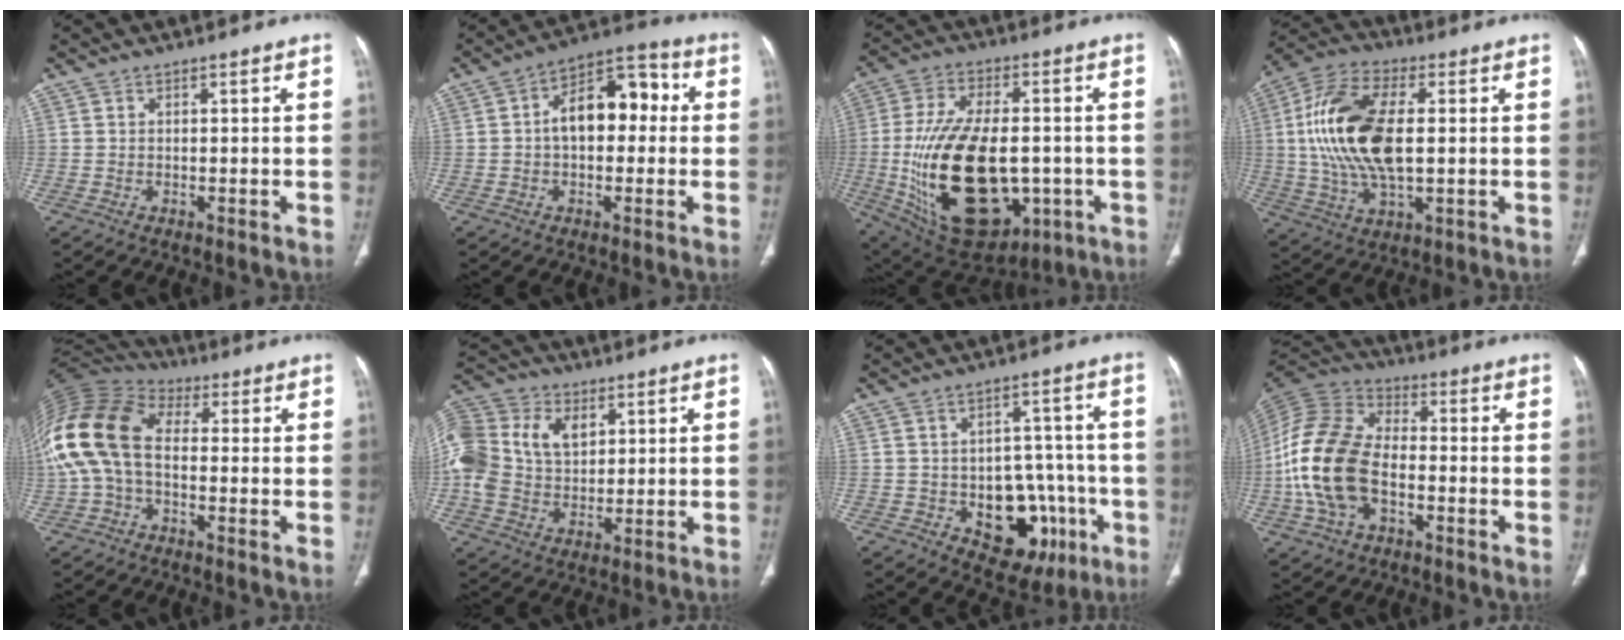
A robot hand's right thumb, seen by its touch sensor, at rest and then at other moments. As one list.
[{"total": 12.5, "force": [0.8, 7.6, 9.9], "torque": [-0.124, 0.042, 0.001]}, {"total": 28.2, "force": [-4.3, 16.0, 22.8], "torque": [-0.438, -0.011, -0.036]}, {"total": 18.7, "force": [1.5, 9.3, 16.1], "torque": [-0.332, 0.007, 0.027]}, {"total": 16.8, "force": [-0.4, 10.6, 13.1], "torque": [-0.285, 0.038, -0.016]}, {"total": 20.3, "force": [5.1, 15.0, 12.7], "torque": [-0.291, 0.032, 0.097]}, {"total": 15.0, "force": [-4.8, 9.9, 10.2], "torque": [-0.085, 0.035, -0.051]}, {"total": 17.5, "force": [-3.8, 11.0, 13.1], "torque": [-0.272, 0.028, -0.073]}]